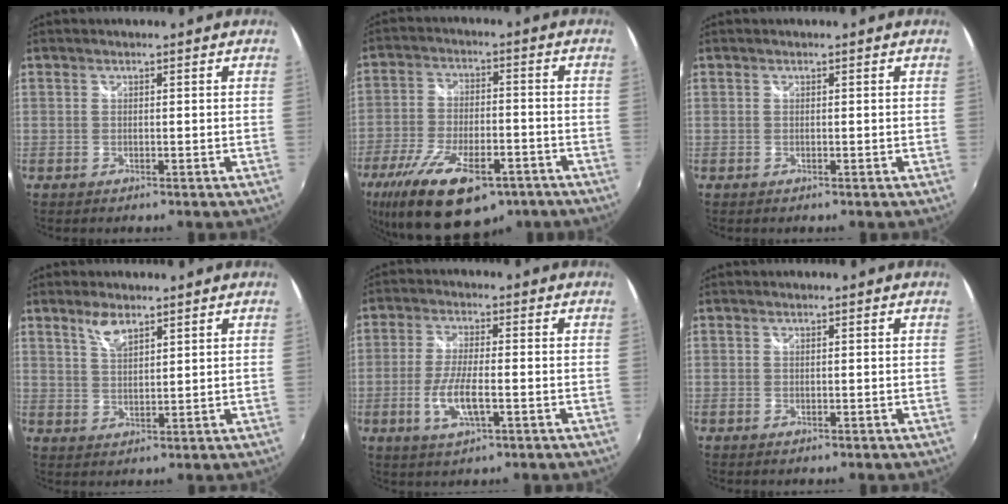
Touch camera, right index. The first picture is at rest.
{"total": 20.9, "force": [-13.1, 8.7, 13.7], "torque": [-0.278, -0.044, -0.205]}
{"total": 0.0}
{"total": 4.2, "force": [3.1, 1.5, 2.6], "torque": [-0.045, 0.001, 0.057]}
{"total": 7.7, "force": [-2.4, 2.1, 7.0], "torque": [-0.146, -0.009, -0.045]}
{"total": 0.0}